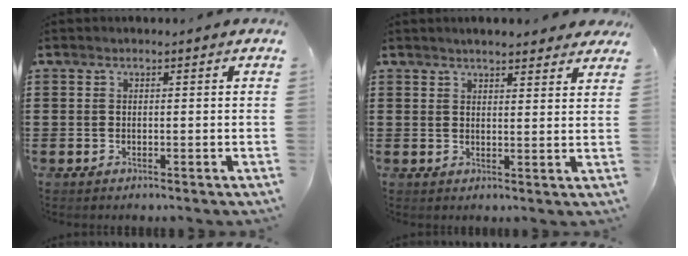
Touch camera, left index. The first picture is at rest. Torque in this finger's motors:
{"motor_torque": [0.88, -0.14, 0.38, 0.03]}